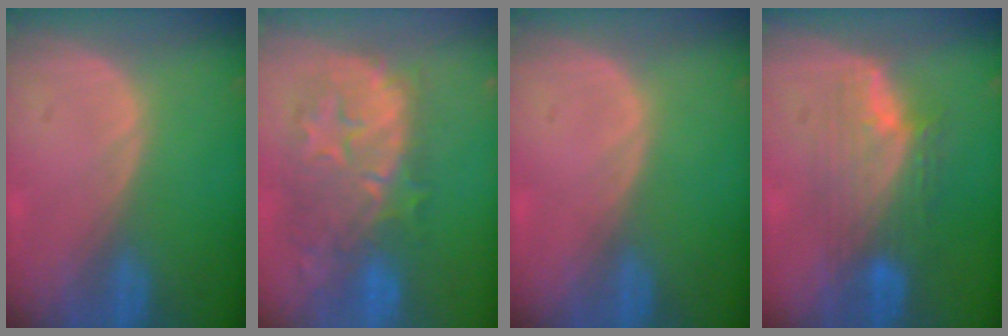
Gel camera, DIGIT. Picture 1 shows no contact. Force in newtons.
{"total": 10.6, "press": 10.0, "slide": 3.6}
{"total": 0.0}
{"total": 7.6, "press": 7.3, "slide": 2.0}